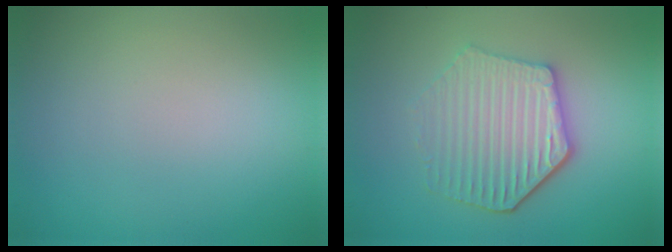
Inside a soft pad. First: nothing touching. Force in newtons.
{"total": 5.0, "press": 4.3, "slide": 2.6}